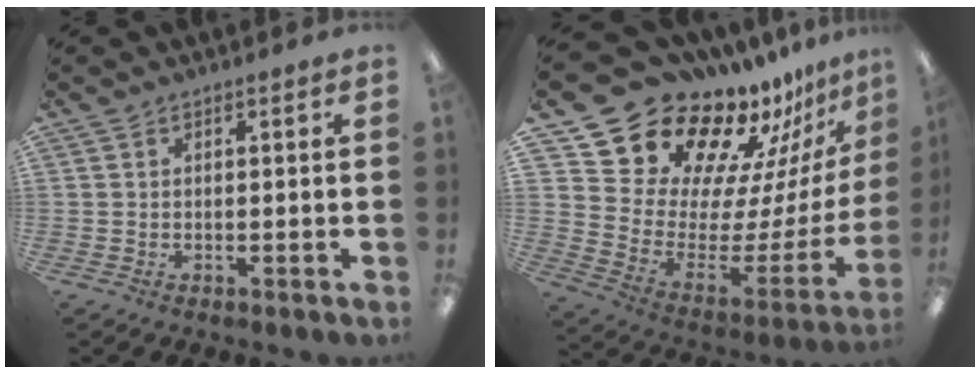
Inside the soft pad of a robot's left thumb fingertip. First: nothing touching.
{"total": 22.0, "force": [18.8, 10.2, 5.3], "torque": [-0.081, -0.158, 0.356]}